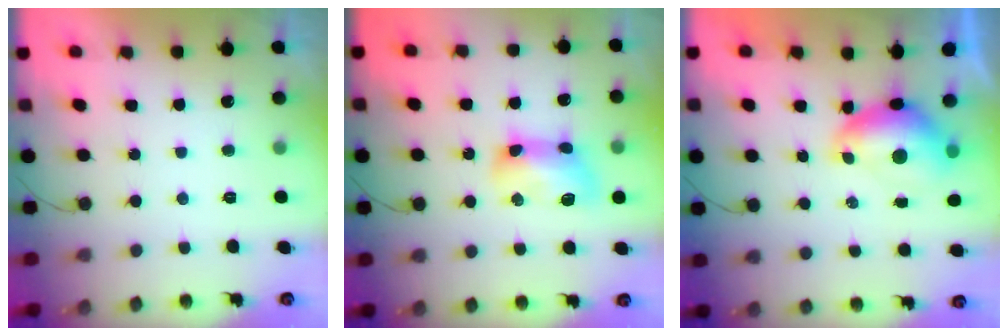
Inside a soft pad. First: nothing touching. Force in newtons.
{"total": 9.6, "press": 9.5, "slide": 0.7}
{"total": 7.7, "press": 7.7, "slide": 0.8}